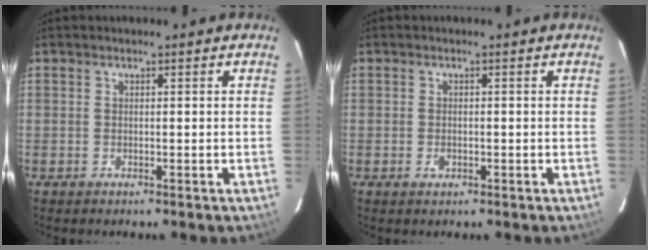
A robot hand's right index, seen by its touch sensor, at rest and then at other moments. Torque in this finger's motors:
{"motor_torque": [0.12, 0.06, 0.03, 0.01]}